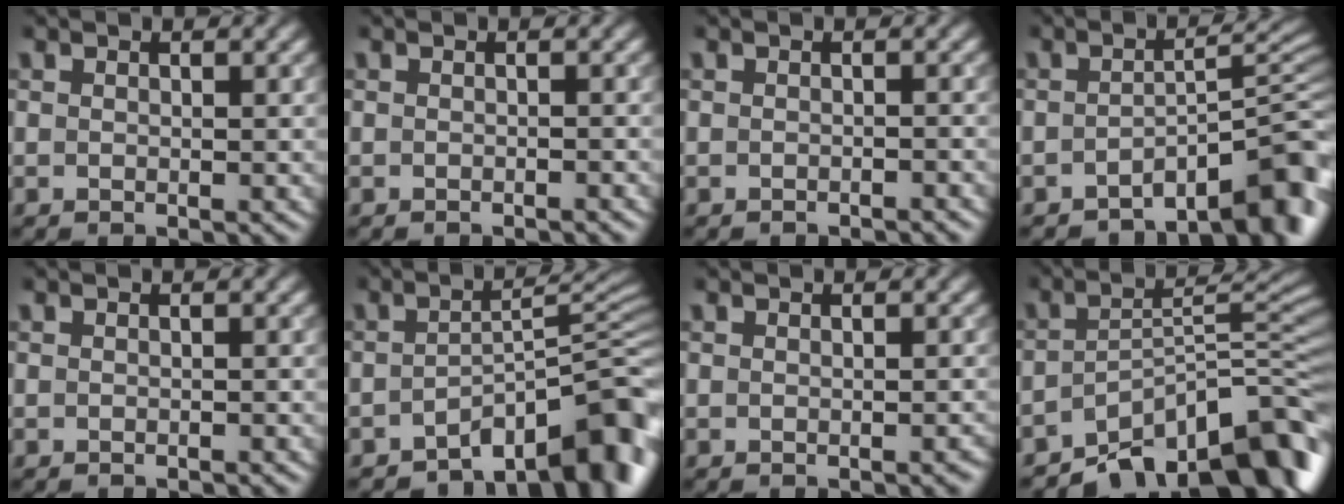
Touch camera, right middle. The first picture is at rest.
{"total": 0.8, "force": [-0.8, 0.1, 0.2], "torque": [0.001, -0.001, -0.012]}
{"total": 1.1, "force": [-1.1, 0.1, 0.2], "torque": [0.002, 0.001, -0.015]}
{"total": 7.5, "force": [-5.3, 2.1, 4.9], "torque": [-0.042, 0.007, -0.084]}
{"total": 0.5, "force": [-0.5, 0.1, 0.1], "torque": [0.001, 0.000, -0.008]}
{"total": 9.6, "force": [-6.3, 3.2, 6.4], "torque": [-0.063, 0.002, -0.101]}
{"total": 0.6, "force": [-0.4, 0.1, 0.5], "torque": [-0.005, 0.000, -0.004]}
{"total": 11.9, "force": [-8.3, 4.2, 7.5], "torque": [-0.090, 0.005, -0.133]}